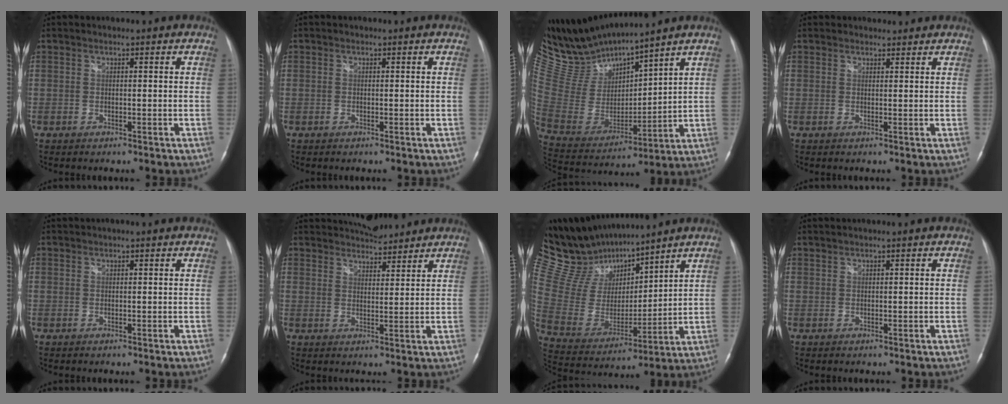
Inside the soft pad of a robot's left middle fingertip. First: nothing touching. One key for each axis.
{"total": 0.0}
{"total": 13.1, "fx": 12.7, "fy": 0.5, "fz": 3.3, "tx": -0.093, "ty": -0.003, "tz": 0.270}
{"total": 2.4, "fx": 2.2, "fy": 0.8, "fz": 0.0, "tx": -0.001, "ty": 0.019, "tz": 0.030}
{"total": 2.2, "fx": 1.9, "fy": 0.1, "fz": 1.3, "tx": -0.016, "ty": 0.031, "tz": 0.031}
{"total": 8.8, "fx": 8.4, "fy": 1.7, "fz": 2.3, "tx": -0.042, "ty": 0.014, "tz": 0.126}
{"total": 17.1, "fx": 15.6, "fy": 3.8, "fz": 5.8, "tx": -0.126, "ty": 0.006, "tz": 0.305}
{"total": 0.8, "fx": 0.8, "fy": 0.0, "fz": 0.1, "tx": -0.007, "ty": 0.007, "tz": 0.021}